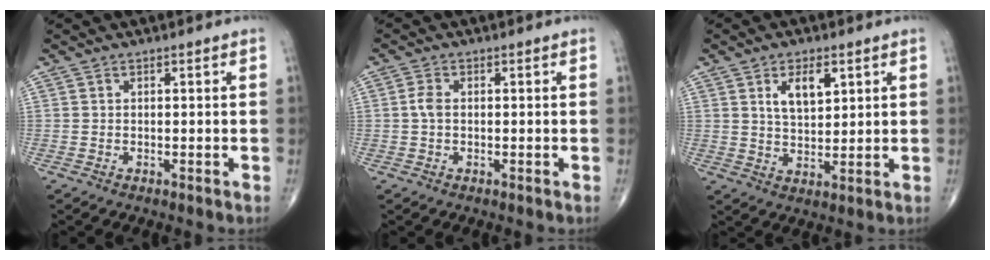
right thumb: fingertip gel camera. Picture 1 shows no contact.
{"total": 2.1, "force": [0.0, 1.3, 1.7], "torque": [-0.037, 0.003, -0.005]}
{"total": 6.7, "force": [2.8, 3.4, 5.0], "torque": [-0.072, -0.019, 0.053]}